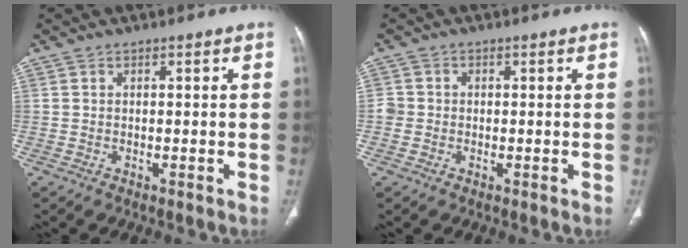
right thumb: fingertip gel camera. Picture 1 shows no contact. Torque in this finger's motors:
{"motor_torque": [-0.02, -0.13, -0.07, 0.65, -0.02]}